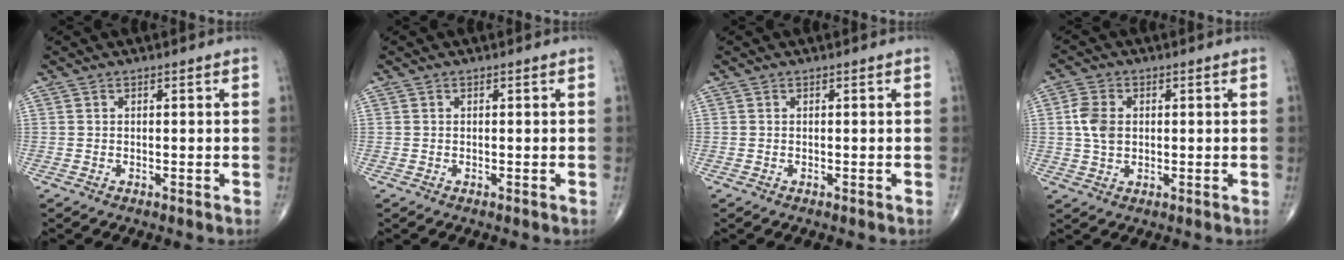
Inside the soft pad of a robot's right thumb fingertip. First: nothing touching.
{"total": 0.0}
{"total": 0.0}
{"total": 5.5, "force": [0.6, 4.0, 3.7], "torque": [-0.071, 0.001, 0.011]}